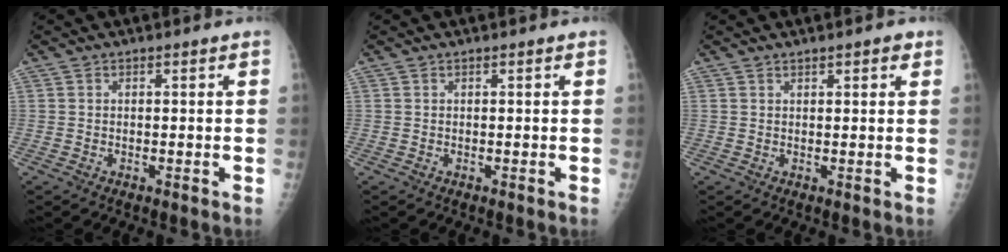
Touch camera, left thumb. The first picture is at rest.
{"total": 0.0}
{"total": 2.1, "force": [1.4, 0.7, 1.4], "torque": [-0.012, -0.004, 0.017]}